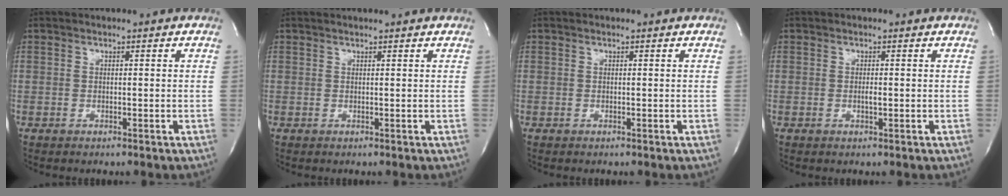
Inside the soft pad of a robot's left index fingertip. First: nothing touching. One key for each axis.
{"total": 2.2, "fx": 2.0, "fy": 0.0, "fz": 0.8, "tx": -0.013, "ty": 0.014, "tz": 0.026}
{"total": 0.0}
{"total": 0.9, "fx": -0.1, "fy": 0.2, "fz": 0.9, "tx": -0.019, "ty": -0.001, "tz": -0.001}